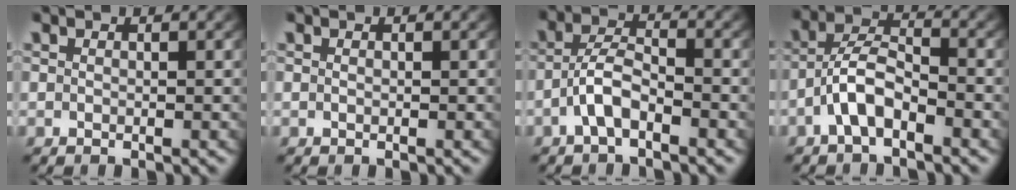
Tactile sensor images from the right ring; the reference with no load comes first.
{"total": 0.0}
{"total": 3.4, "force": [-2.1, 1.5, 2.3], "torque": [-0.040, -0.005, -0.037]}
{"total": 4.3, "force": [-2.1, 2.5, 2.8], "torque": [-0.052, -0.011, -0.038]}